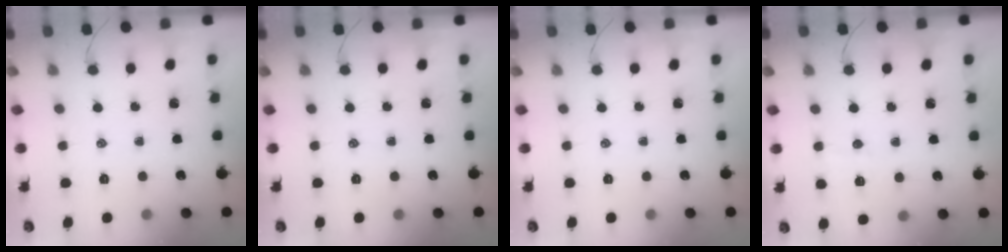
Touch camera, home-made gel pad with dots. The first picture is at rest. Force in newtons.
{"total": 0.0}
{"total": 0.0}
{"total": 3.4, "press": 3.2, "slide": 1.1}